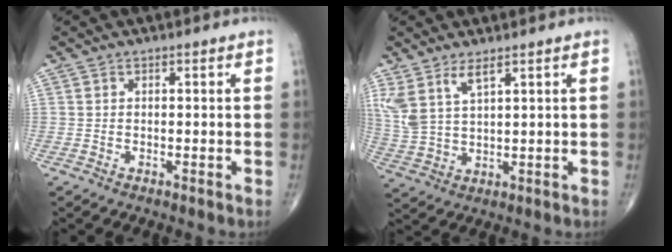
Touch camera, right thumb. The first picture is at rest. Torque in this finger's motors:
{"motor_torque": [-0.29, 0.51, 1.00, 0.53, 0.04]}